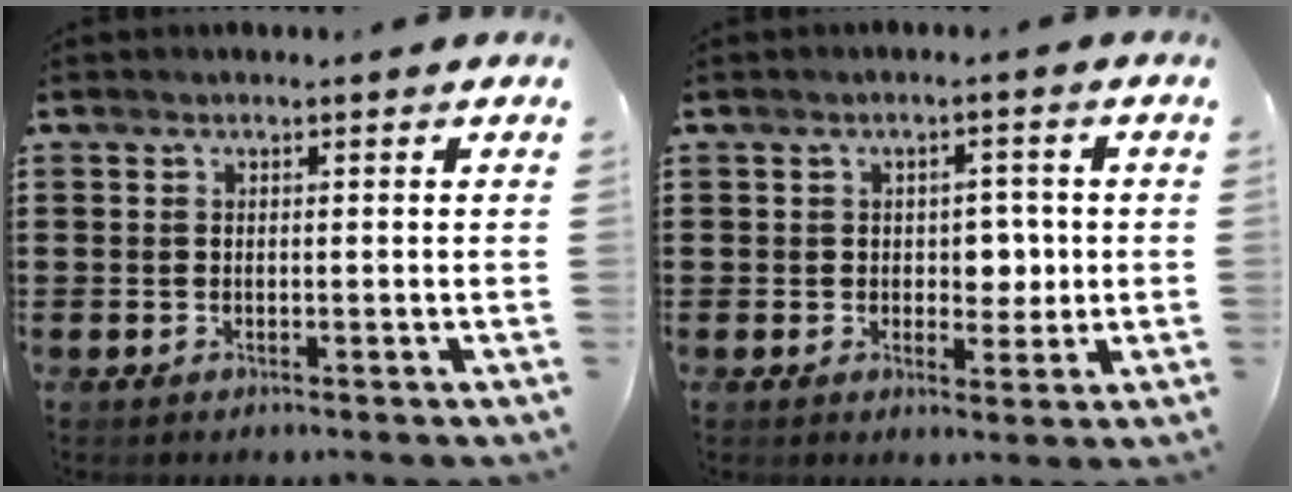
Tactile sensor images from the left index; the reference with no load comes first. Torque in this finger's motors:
{"motor_torque": [0.18, 0.05, 0.26, 0.04]}